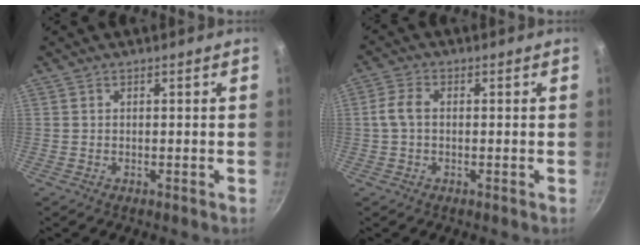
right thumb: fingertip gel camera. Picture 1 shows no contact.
{"total": 3.9, "force": [0.0, 2.5, 3.0], "torque": [-0.067, 0.010, -0.005]}